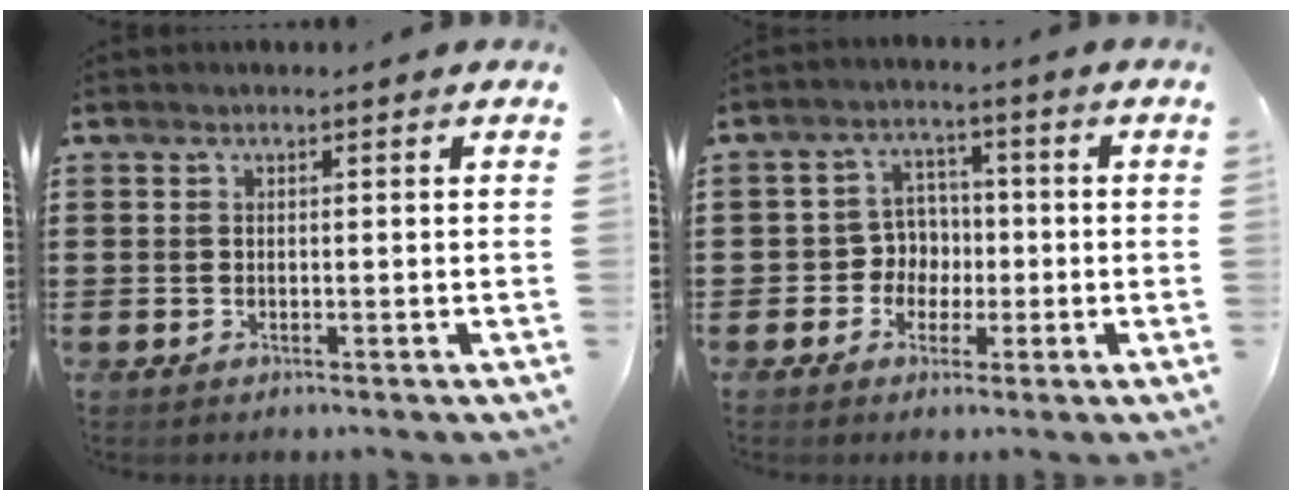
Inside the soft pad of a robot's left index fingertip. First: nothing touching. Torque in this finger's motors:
{"motor_torque": [0.06, 0.27, 0.03, 0.00]}